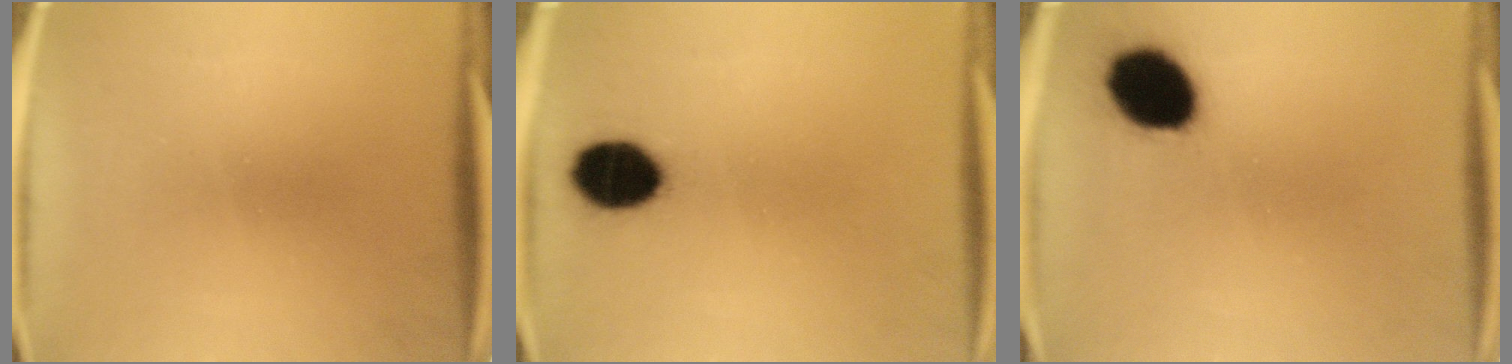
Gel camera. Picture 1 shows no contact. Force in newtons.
{"total": 10.4}
{"total": 13.9}